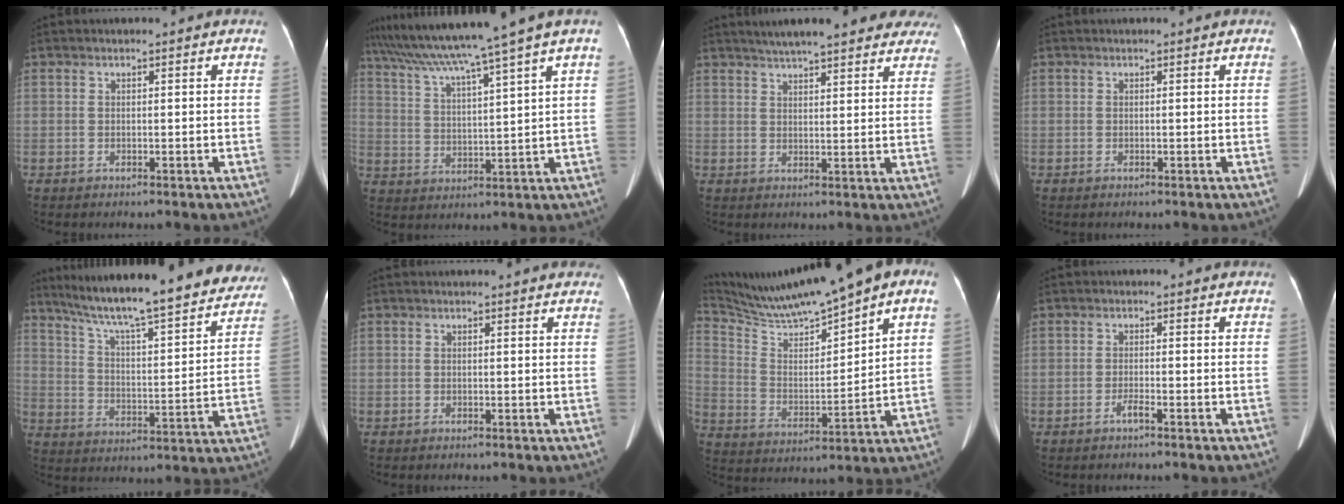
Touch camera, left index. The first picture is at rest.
{"total": 13.4, "force": [10.6, -3.0, 7.7], "torque": [-0.132, -0.003, 0.170]}
{"total": 19.8, "force": [17.2, 4.0, 8.9], "torque": [-0.125, 0.020, 0.213]}
{"total": 0.9, "force": [0.9, 0.0, 0.3], "torque": [-0.006, 0.013, 0.013]}
{"total": 26.8, "force": [23.4, 3.7, 12.4], "torque": [-0.201, -0.025, 0.319]}
{"total": 4.8, "force": [4.5, 0.6, 1.6], "torque": [-0.020, 0.011, 0.039]}
{"total": 15.7, "force": [13.0, 0.1, 8.8], "torque": [-0.161, 0.017, 0.230]}
{"total": 1.1, "force": [-0.9, -0.2, 0.6], "torque": [-0.012, -0.003, -0.018]}